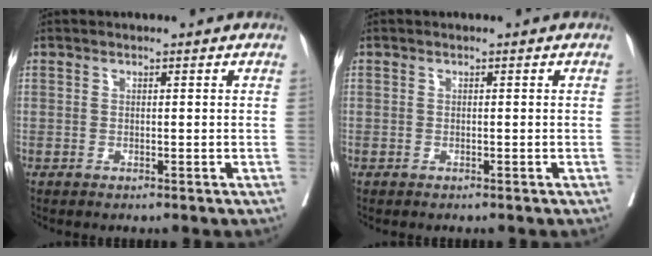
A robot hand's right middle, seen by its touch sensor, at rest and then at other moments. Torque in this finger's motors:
{"motor_torque": [0.21, -0.38, 0.02, 0.00]}